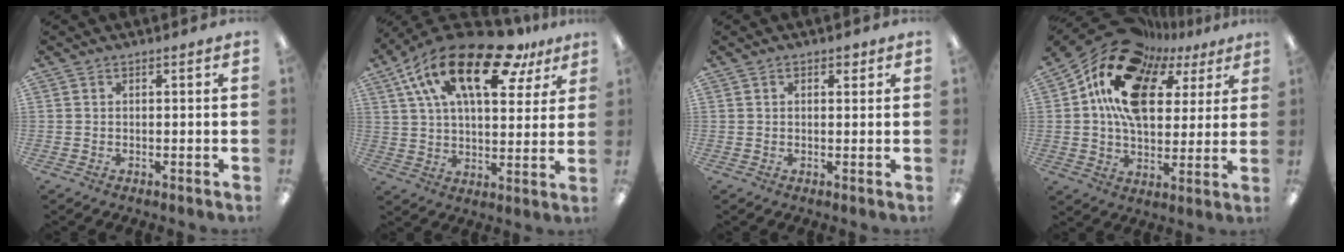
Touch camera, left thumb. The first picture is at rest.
{"total": 22.7, "force": [13.1, 9.7, 15.8], "torque": [-0.275, -0.057, 0.220]}
{"total": 1.7, "force": [0.8, 1.1, 1.1], "torque": [-0.006, -0.003, 0.010]}
{"total": 18.5, "force": [9.1, 11.7, 11.0], "torque": [-0.223, -0.041, 0.160]}